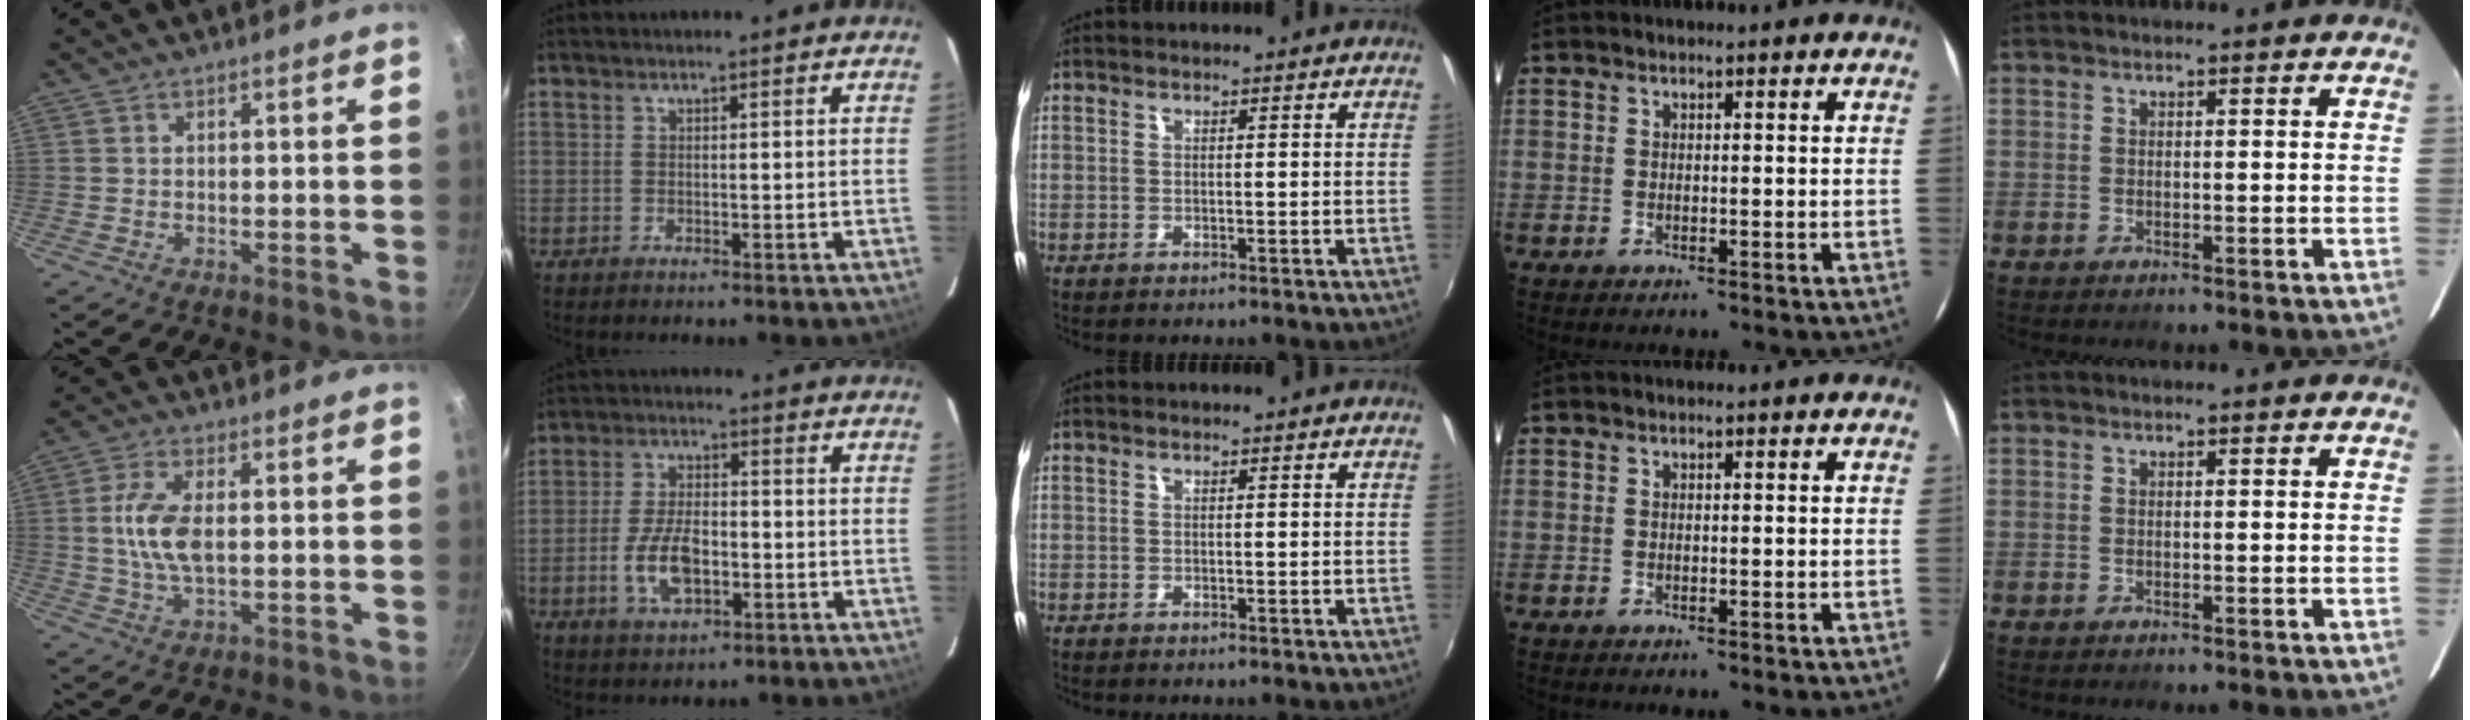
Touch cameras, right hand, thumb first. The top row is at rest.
{"thumb": {"total": 8.8, "force": [0.5, 4.2, 7.7], "torque": [-0.155, 0.004, 0.006]}, "index": {"total": 9.3, "force": [-2.7, 4.8, 7.5], "torque": [-0.153, 0.001, -0.044]}}